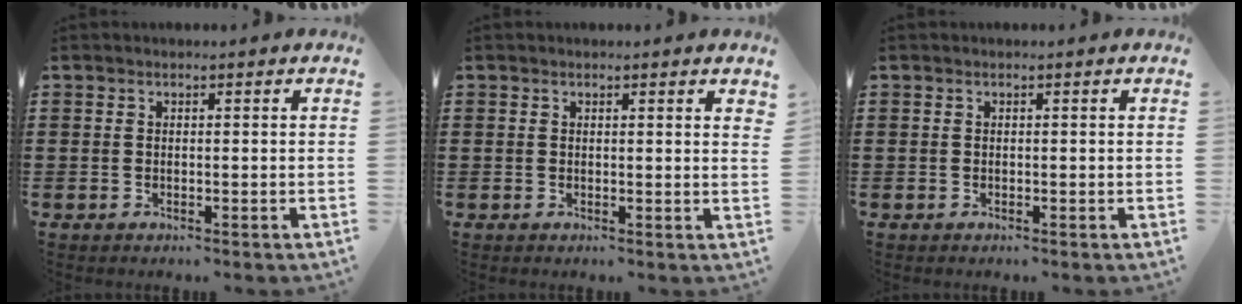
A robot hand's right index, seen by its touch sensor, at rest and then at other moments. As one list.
[{"total": 0.6, "force": [0.4, 0.0, 0.4], "torque": [-0.009, 0.000, 0.009]}, {"total": 0.0}]